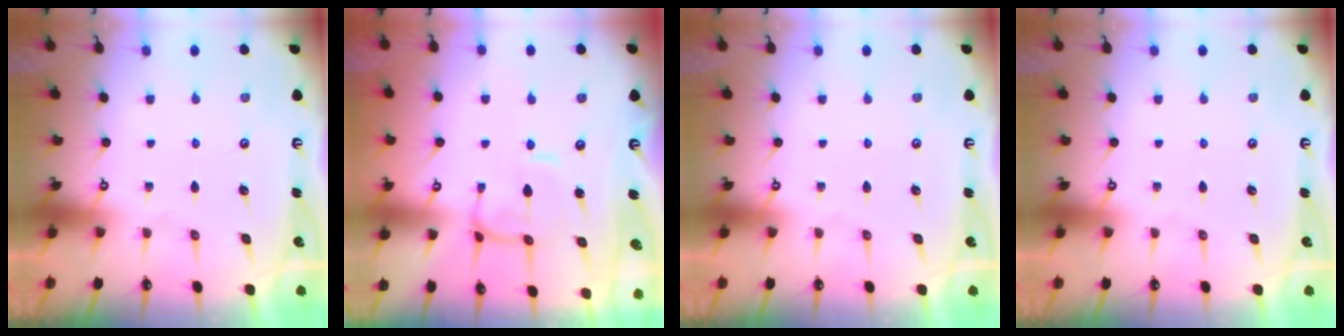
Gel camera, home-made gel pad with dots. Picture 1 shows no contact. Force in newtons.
{"total": 0.0}
{"total": 0.0}
{"total": 0.0}